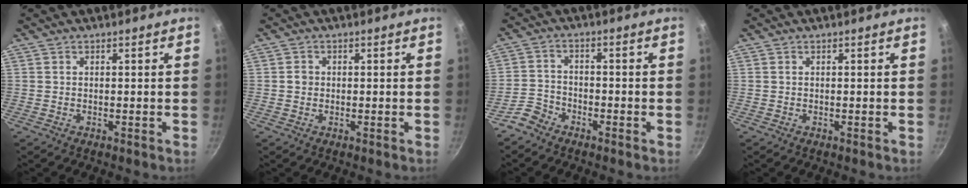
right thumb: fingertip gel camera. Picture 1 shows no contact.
{"total": 1.5, "force": [0.0, 1.4, 0.6], "torque": [-0.004, 0.008, -0.001]}
{"total": 4.1, "force": [-3.3, 2.3, 0.9], "torque": [-0.014, 0.036, -0.070]}
{"total": 0.0}